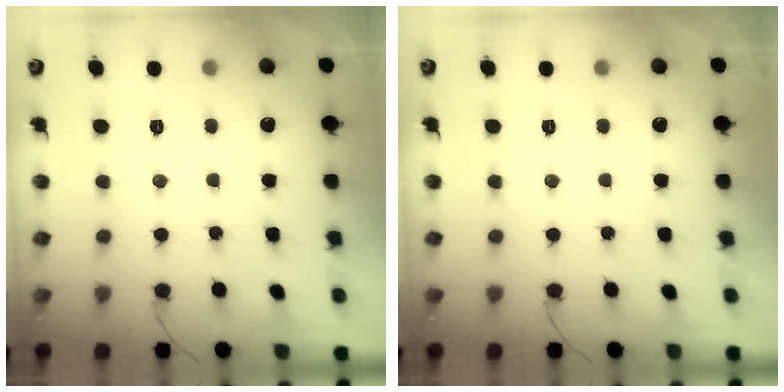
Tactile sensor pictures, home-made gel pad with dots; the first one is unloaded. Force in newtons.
{"total": 0.0}